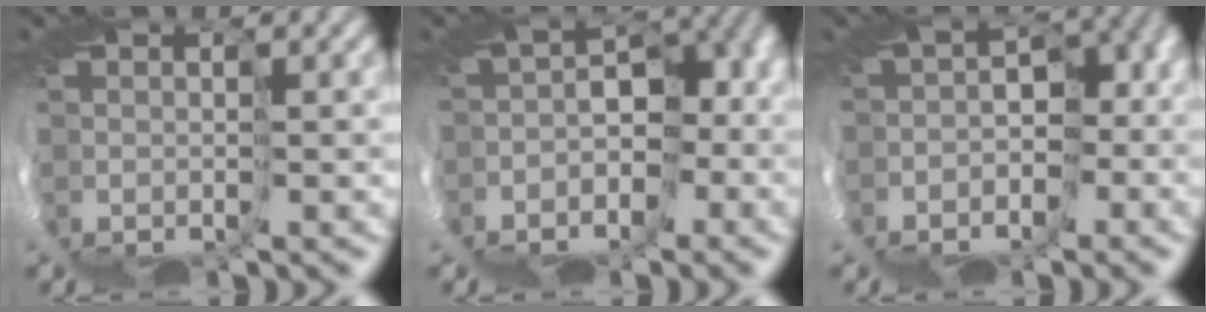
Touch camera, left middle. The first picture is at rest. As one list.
[{"total": 6.3, "force": [-2.6, 4.1, 4.0], "torque": [-0.068, -0.016, -0.034]}, {"total": 5.3, "force": [-2.7, 3.4, 3.1], "torque": [-0.050, -0.013, -0.041]}]